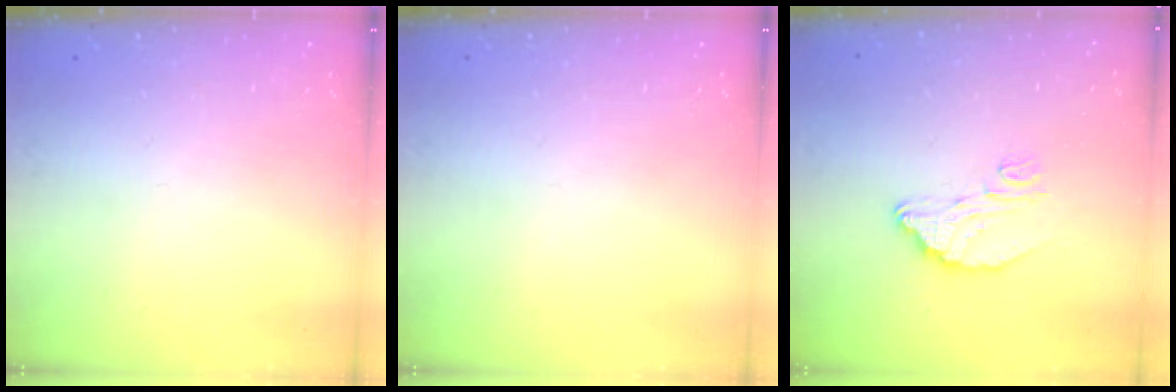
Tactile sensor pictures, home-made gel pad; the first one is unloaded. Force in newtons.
{"total": 0.0}
{"total": 8.0, "press": 8.0, "slide": 0.4}